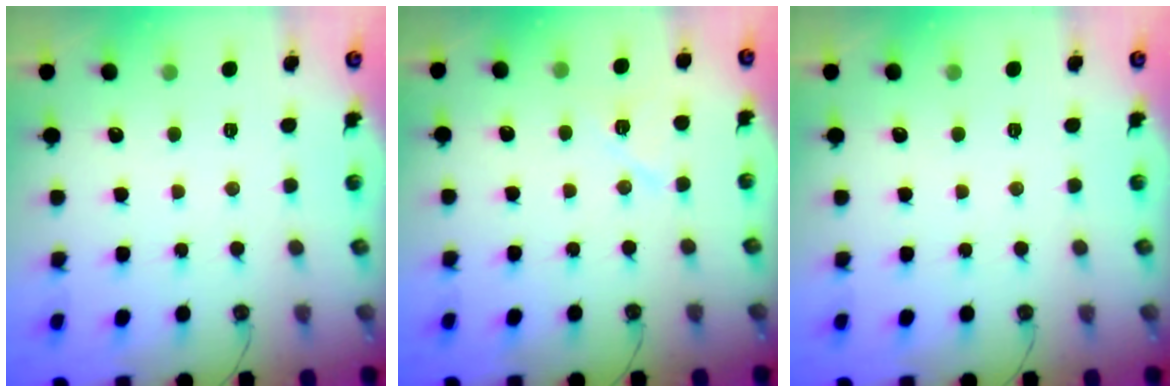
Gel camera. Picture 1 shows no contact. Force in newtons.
{"total": 7.6, "press": 7.5, "slide": 1.1}
{"total": 0.0}